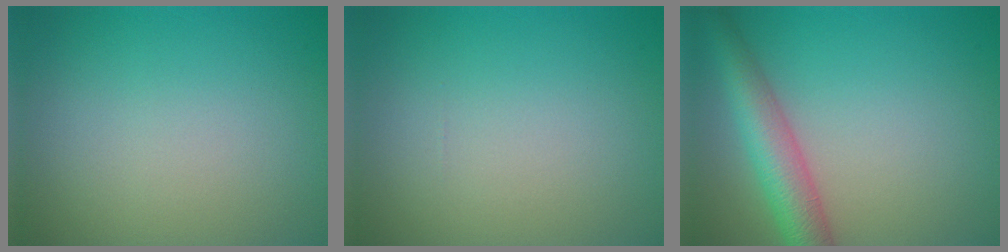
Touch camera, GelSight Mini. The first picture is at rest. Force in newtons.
{"total": 0.0}
{"total": 5.2, "press": 5.2, "slide": 0.3}